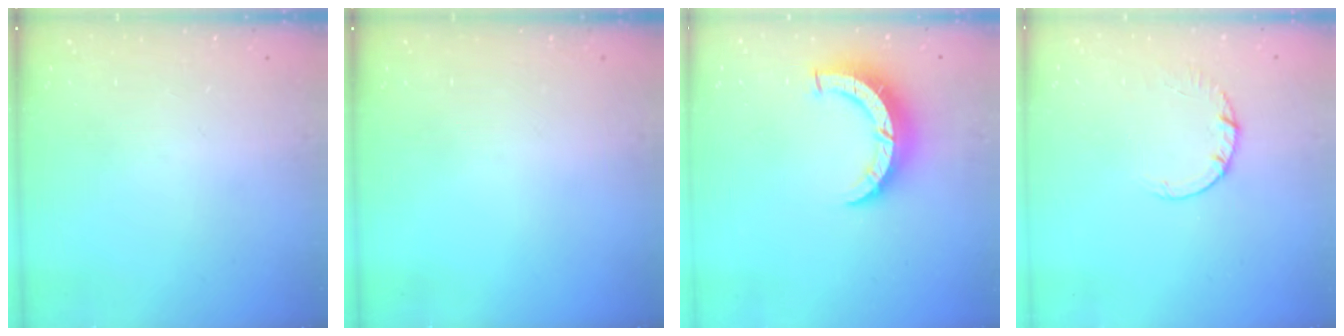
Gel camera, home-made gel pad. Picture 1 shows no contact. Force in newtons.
{"total": 0.0}
{"total": 8.4, "press": 8.4, "slide": 0.3}
{"total": 2.7, "press": 2.7, "slide": 0.4}